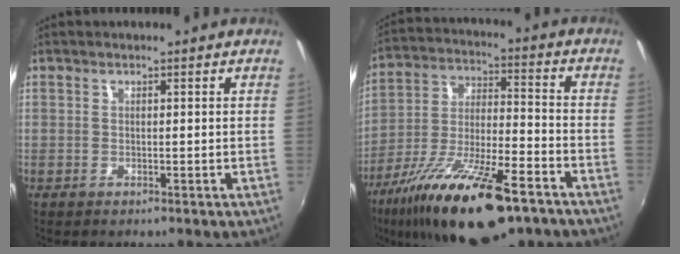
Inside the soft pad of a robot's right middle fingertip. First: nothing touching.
{"total": 22.0, "force": [-14.3, 6.3, 15.5], "torque": [-0.287, -0.037, -0.240]}